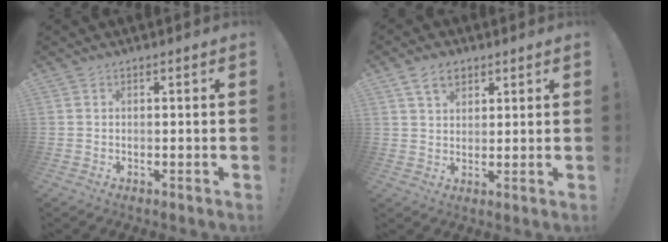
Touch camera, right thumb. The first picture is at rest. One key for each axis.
{"total": 6.8, "fx": 3.9, "fy": 4.4, "fz": 3.4, "tx": -0.046, "ty": -0.011, "tz": 0.073}